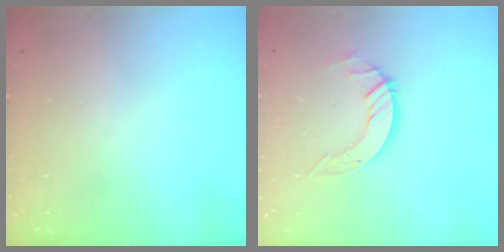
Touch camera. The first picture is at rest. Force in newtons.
{"total": 6.1, "press": 6.1, "slide": 0.5}